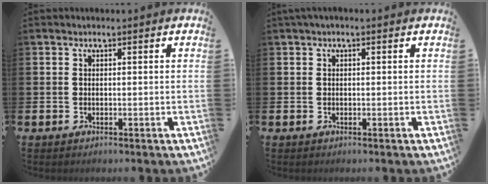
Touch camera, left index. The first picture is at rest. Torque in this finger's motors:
{"motor_torque": [0.29, -0.50, 0.78, 0.21]}